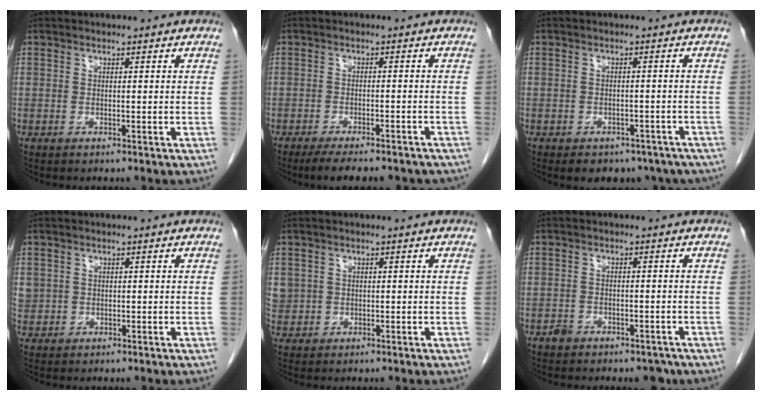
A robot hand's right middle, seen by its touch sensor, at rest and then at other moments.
{"total": 11.6, "force": [-9.9, 2.5, 5.4], "torque": [-0.067, -0.006, -0.128]}
{"total": 10.5, "force": [-7.9, 5.8, 3.6], "torque": [-0.042, -0.001, -0.084]}
{"total": 2.5, "force": [0.5, 2.4, 0.7], "torque": [-0.017, 0.012, 0.017]}
{"total": 3.1, "force": [0.6, 2.9, 0.7], "torque": [-0.019, 0.011, 0.022]}
{"total": 3.2, "force": [-2.5, 1.8, 0.7], "torque": [-0.005, 0.007, -0.030]}